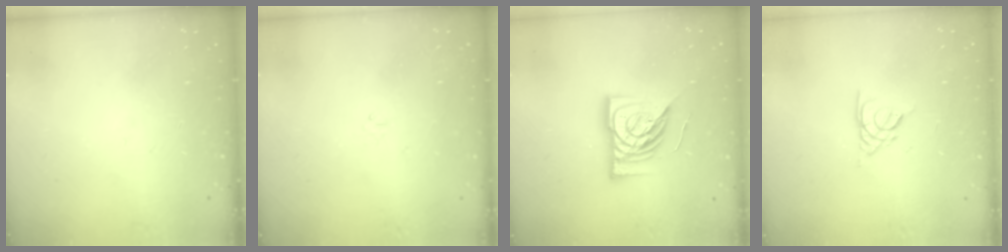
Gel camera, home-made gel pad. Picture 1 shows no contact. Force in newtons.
{"total": 0.7, "press": 0.5, "slide": 0.4}
{"total": 15.1, "press": 15.0, "slide": 1.7}
{"total": 2.7, "press": 2.7, "slide": 0.4}